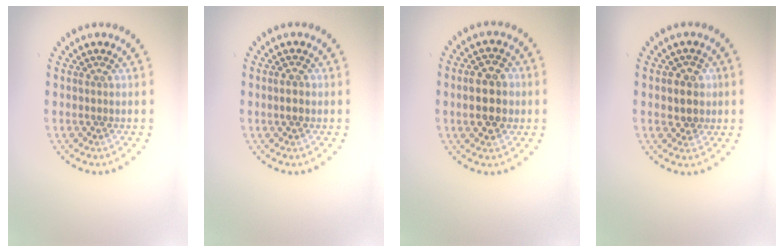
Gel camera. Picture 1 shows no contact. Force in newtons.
{"total": 1.7, "press": 1.7, "slide": 0.1}
{"total": 4.6, "press": 4.6, "slide": 0.3}
{"total": 2.5, "press": 2.4, "slide": 0.8}